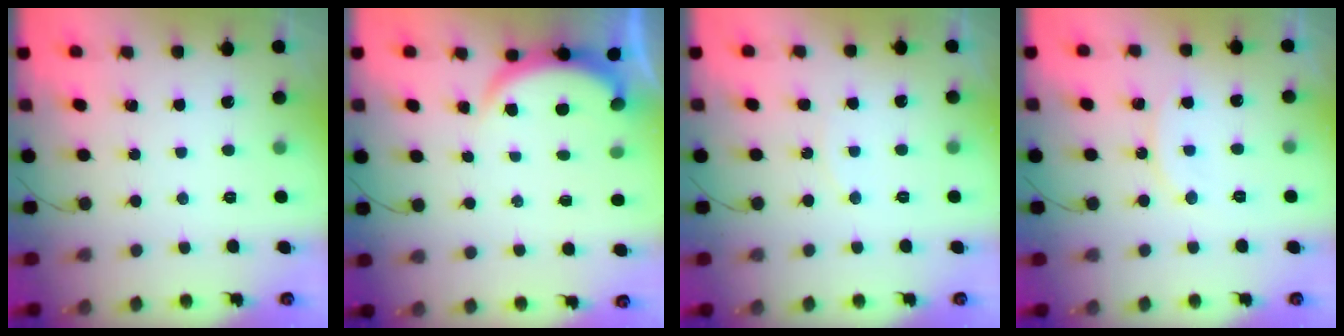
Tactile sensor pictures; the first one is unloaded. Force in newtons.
{"total": 3.2, "press": 3.2, "slide": 0.6}
{"total": 5.6, "press": 5.6, "slide": 0.5}
{"total": 7.6, "press": 7.6, "slide": 0.5}